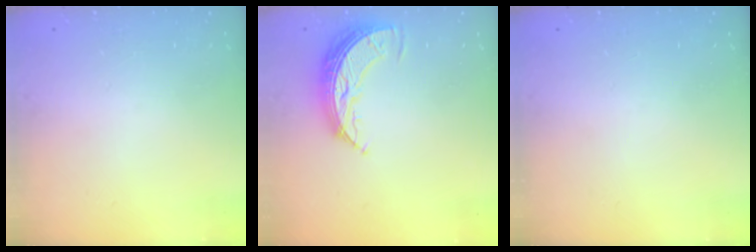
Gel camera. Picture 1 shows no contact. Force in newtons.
{"total": 8.9, "press": 8.9, "slide": 0.5}
{"total": 0.0}